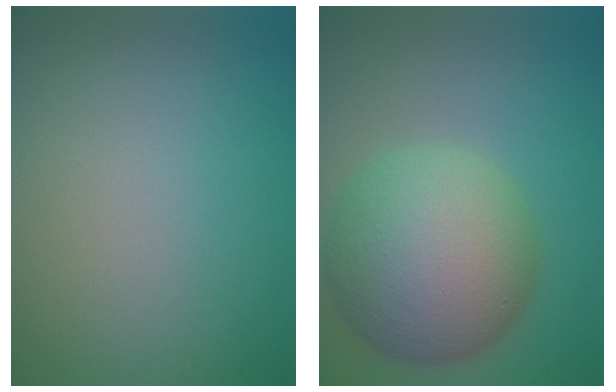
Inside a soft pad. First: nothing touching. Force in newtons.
{"total": 10.0, "press": 10.0, "slide": 0.2}